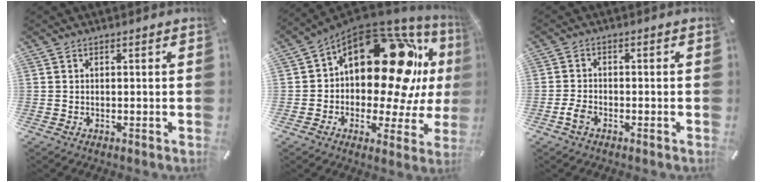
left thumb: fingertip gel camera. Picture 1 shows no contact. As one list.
[{"total": 23.4, "force": [5.2, 13.6, 18.4], "torque": [-0.259, -0.046, 0.093]}, {"total": 3.1, "force": [-1.7, 1.8, 1.8], "torque": [-0.043, 0.003, -0.035]}]